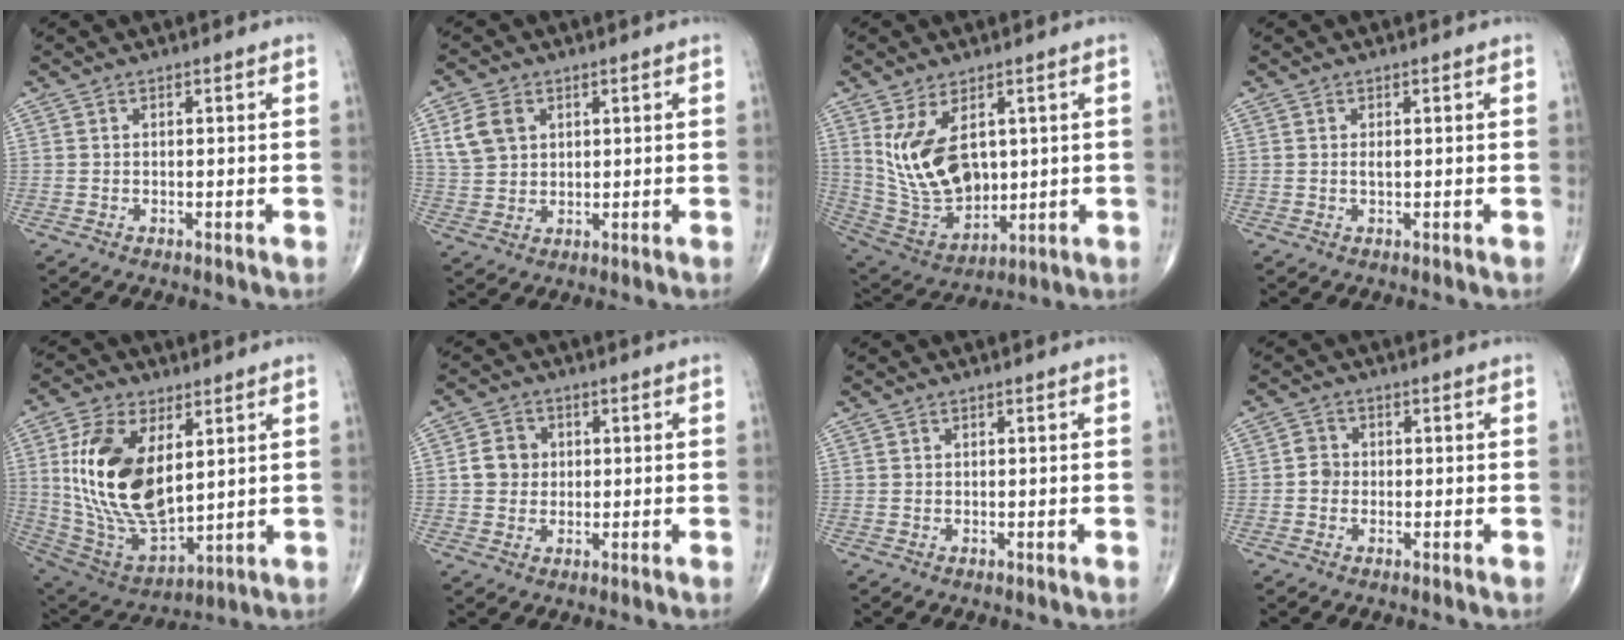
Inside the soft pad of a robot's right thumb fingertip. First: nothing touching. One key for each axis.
{"total": 6.6, "fx": 2.5, "fy": 4.9, "fz": 3.7, "tx": -0.061, "ty": -0.004, "tz": 0.053}
{"total": 15.0, "fx": 3.7, "fy": 9.0, "fz": 11.5, "tx": -0.192, "ty": -0.022, "tz": 0.098}
{"total": 0.7, "fx": 0.1, "fy": 0.3, "fz": 0.6, "tx": -0.013, "ty": -0.002, "tz": 0.002}
{"total": 20.7, "fx": 4.7, "fy": 11.1, "fz": 16.9, "tx": -0.316, "ty": -0.027, "tz": 0.102}
{"total": 5.0, "fx": 0.4, "fy": 4.5, "fz": 2.1, "tx": -0.018, "ty": 0.005, "tz": 0.002}
{"total": 0.0}
{"total": 2.4, "fx": -0.4, "fy": 2.1, "fz": 0.9, "tx": -0.004, "ty": 0.007, "tz": -0.012}